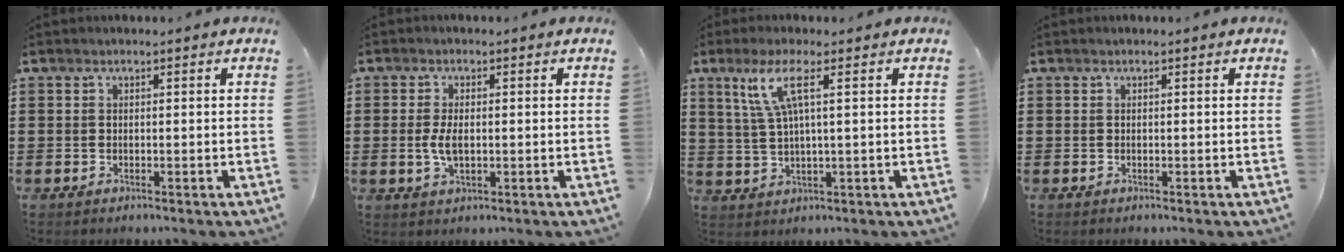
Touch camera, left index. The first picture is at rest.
{"total": 3.8, "force": [-0.1, 1.7, 3.3], "torque": [-0.079, -0.001, -0.008]}
{"total": 6.4, "force": [2.4, 0.6, 5.9], "torque": [-0.129, -0.002, 0.036]}
{"total": 0.0}